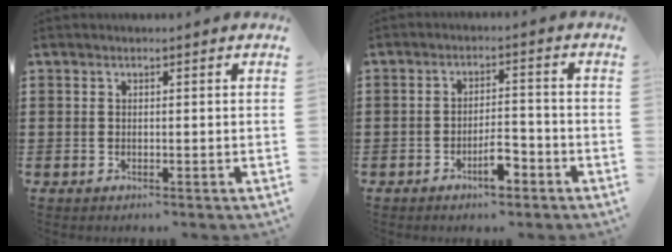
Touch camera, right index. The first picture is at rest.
{"total": 5.0, "force": [-2.9, 1.7, 3.7], "torque": [-0.065, 0.009, -0.054]}